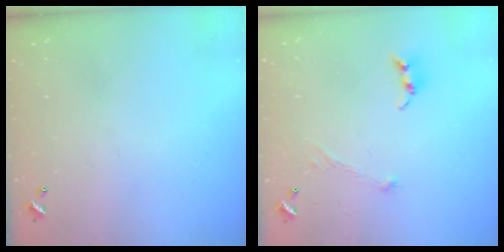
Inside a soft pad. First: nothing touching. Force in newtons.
{"total": 0.0}